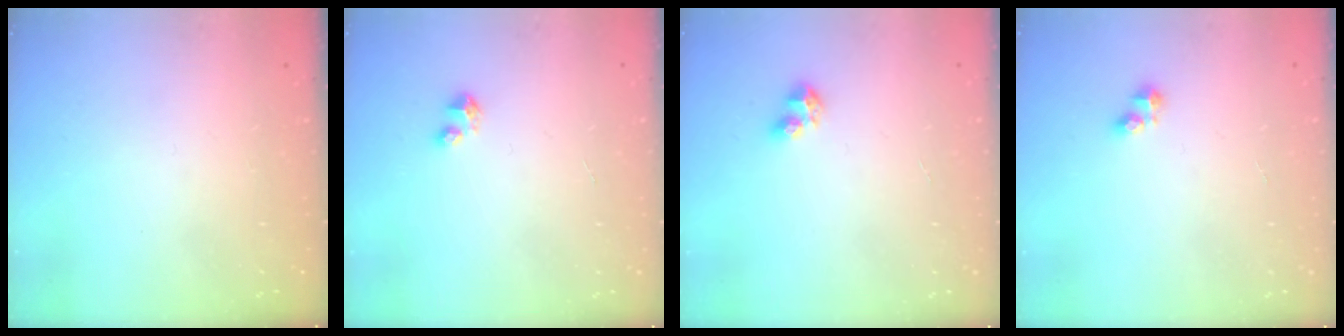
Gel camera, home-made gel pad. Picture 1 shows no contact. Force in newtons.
{"total": 2.8, "press": 2.8, "slide": 0.1}
{"total": 4.7, "press": 4.6, "slide": 0.9}
{"total": 2.4, "press": 2.4, "slide": 0.3}